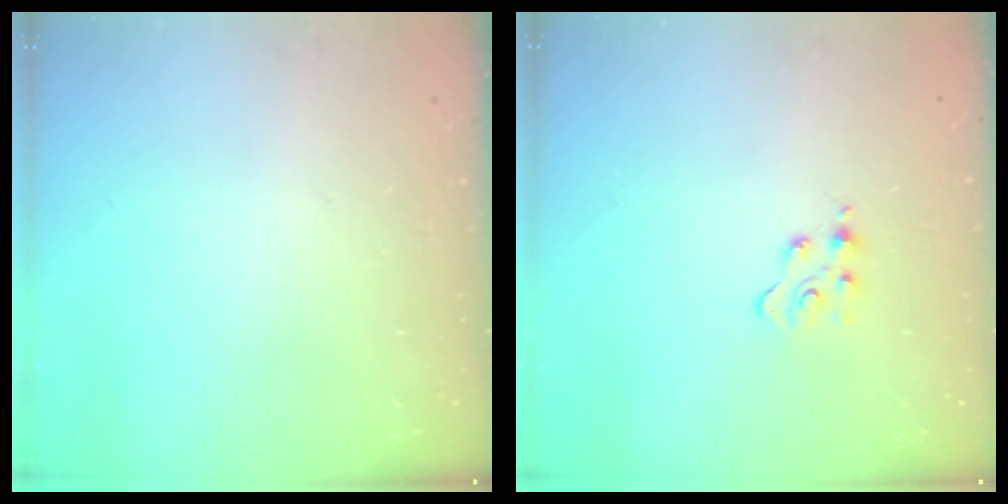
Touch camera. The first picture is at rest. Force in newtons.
{"total": 3.0, "press": 3.0, "slide": 0.3}